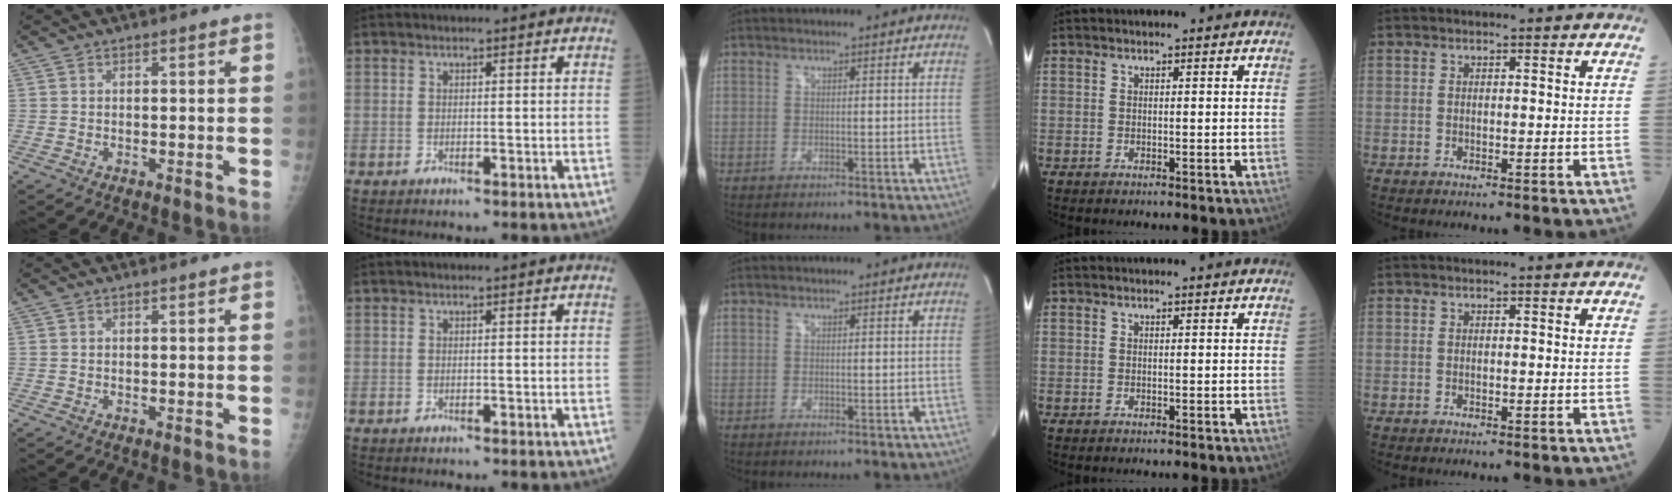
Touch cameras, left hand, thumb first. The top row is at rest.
{}